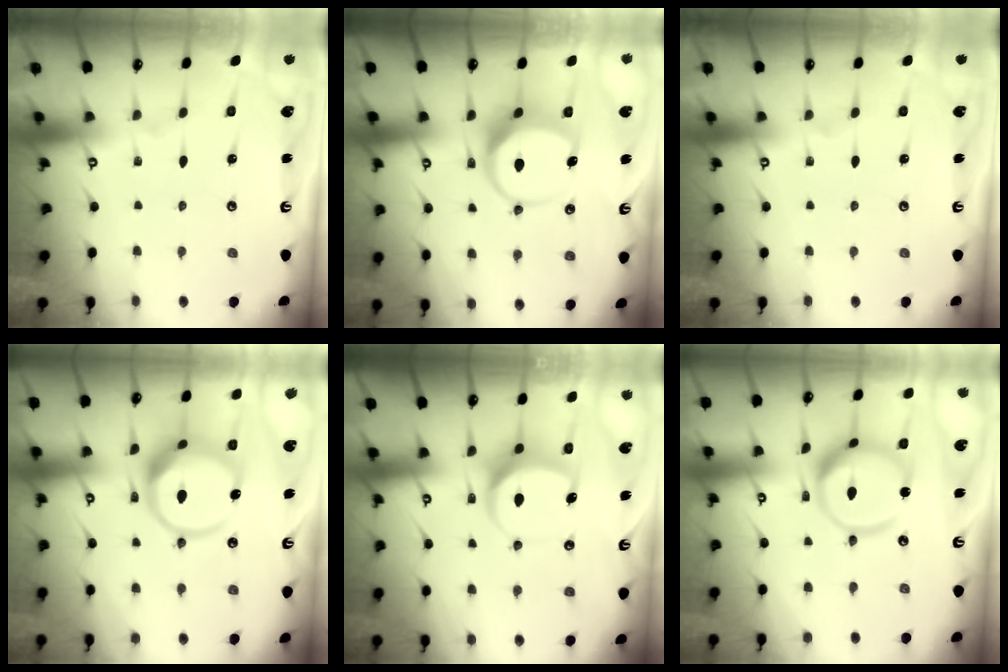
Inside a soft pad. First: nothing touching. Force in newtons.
{"total": 8.0, "press": 7.9, "slide": 1.0}
{"total": 0.0}
{"total": 12.8, "press": 12.8, "slide": 1.5}
{"total": 6.2, "press": 6.2, "slide": 0.6}
{"total": 14.4, "press": 14.3, "slide": 1.5}